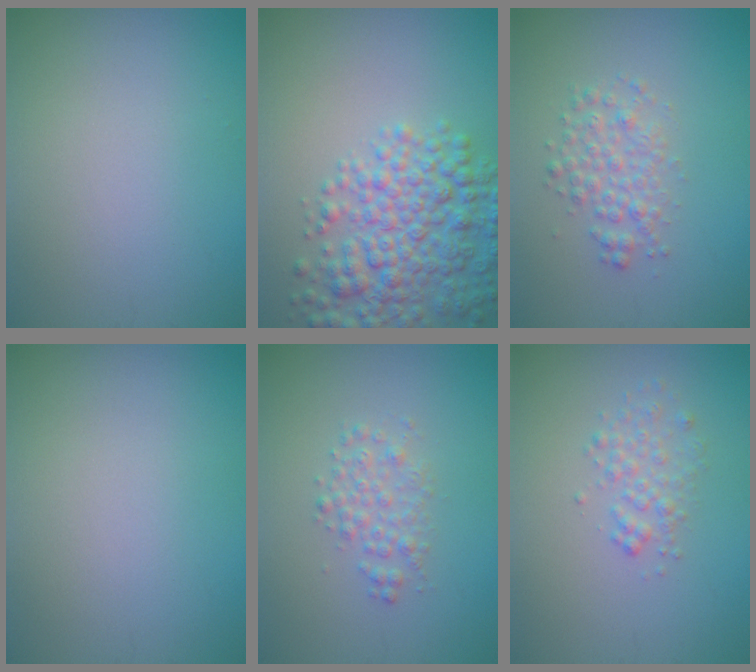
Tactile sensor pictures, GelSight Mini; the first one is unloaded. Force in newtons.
{"total": 6.6, "press": 6.6, "slide": 0.2}
{"total": 2.5, "press": 2.5, "slide": 0.1}
{"total": 0.0}
{"total": 2.0, "press": 2.0, "slide": 0.0}
{"total": 1.8, "press": 1.8, "slide": 0.0}